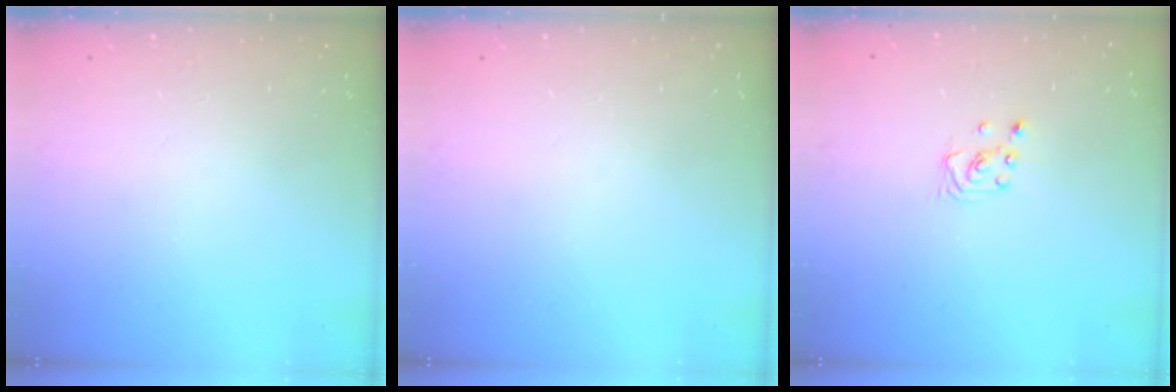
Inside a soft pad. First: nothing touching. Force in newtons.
{"total": 0.0}
{"total": 2.0, "press": 2.0, "slide": 0.1}